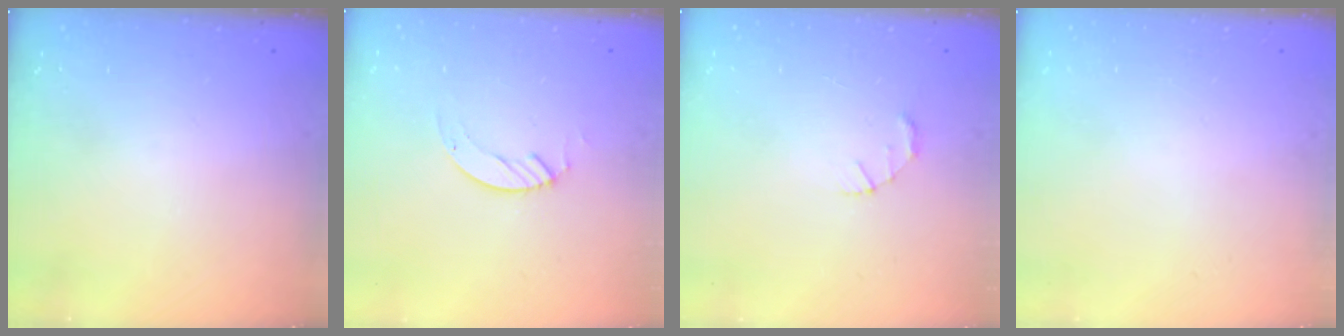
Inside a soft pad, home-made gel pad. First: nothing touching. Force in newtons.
{"total": 2.1, "press": 2.1, "slide": 0.2}
{"total": 1.5, "press": 1.5, "slide": 0.3}
{"total": 0.0}